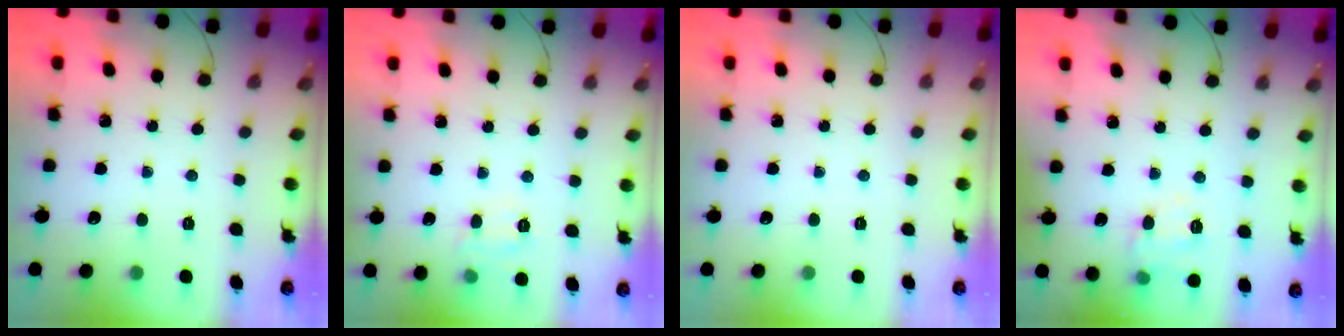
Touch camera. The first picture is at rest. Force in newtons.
{"total": 8.5, "press": 8.4, "slide": 1.4}
{"total": 0.0}
{"total": 7.0, "press": 6.9, "slide": 0.7}